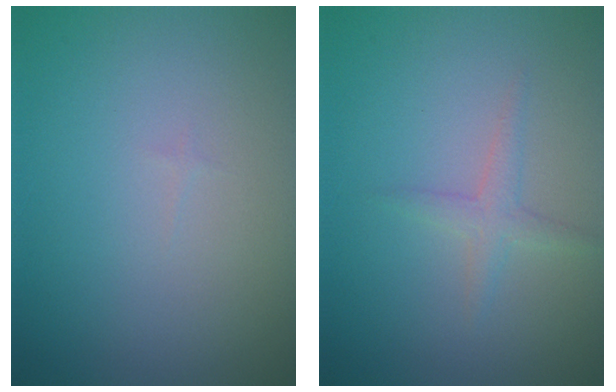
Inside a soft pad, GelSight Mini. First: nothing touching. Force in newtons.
{"total": 1.5, "press": 1.5, "slide": 0.1}